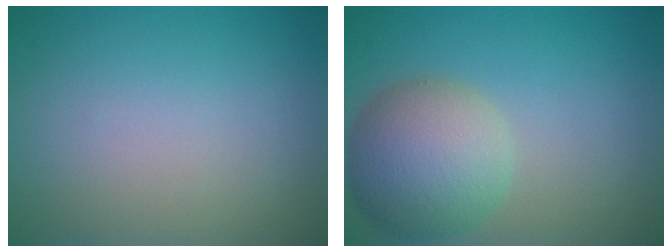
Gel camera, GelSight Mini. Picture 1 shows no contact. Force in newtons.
{"total": 7.0, "press": 7.0, "slide": 0.2}